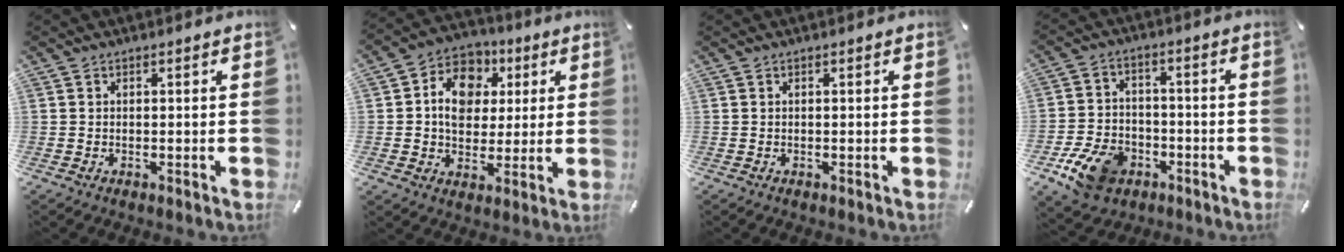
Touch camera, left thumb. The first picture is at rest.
{"total": 11.1, "force": [1.7, 9.6, 5.3], "torque": [-0.091, 0.001, 0.031]}
{"total": 0.0}
{"total": 11.4, "force": [-5.7, 8.2, 5.6], "torque": [-0.105, 0.037, -0.098]}